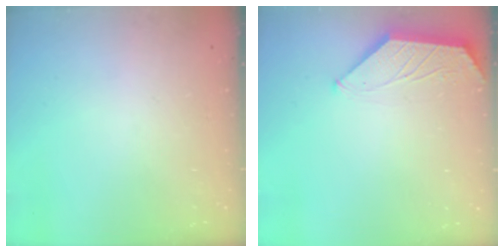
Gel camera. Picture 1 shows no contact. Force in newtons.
{"total": 1.3, "press": 1.3, "slide": 0.3}